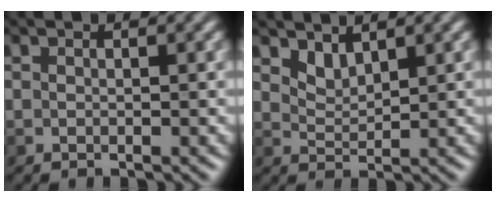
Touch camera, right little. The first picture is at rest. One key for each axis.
{"total": 1.7, "fx": 1.4, "fy": 0.6, "fz": 0.7, "tx": -0.016, "ty": -0.008, "tz": 0.031}